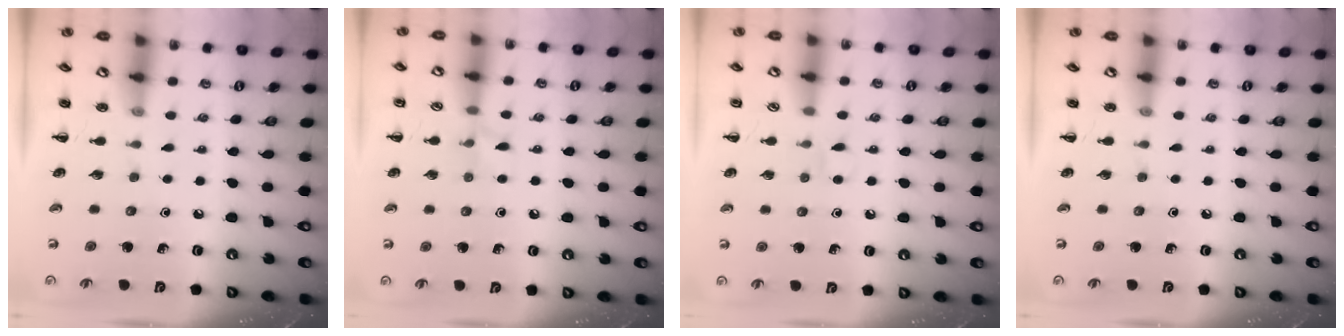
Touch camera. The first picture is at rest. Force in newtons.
{"total": 5.5, "press": 5.1, "slide": 2.1}
{"total": 3.3, "press": 3.1, "slide": 1.1}
{"total": 0.0}